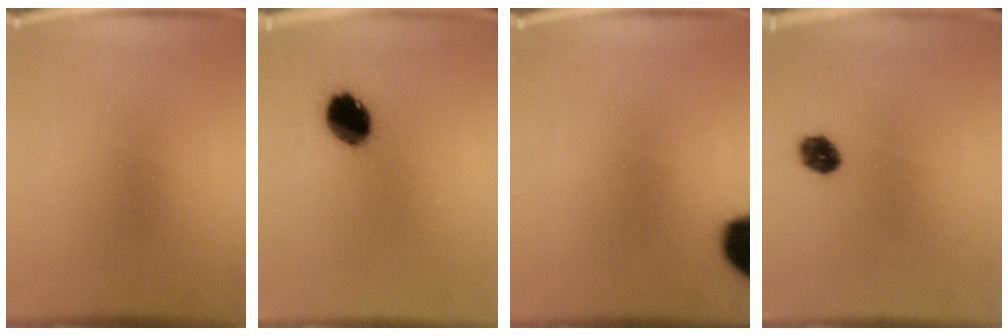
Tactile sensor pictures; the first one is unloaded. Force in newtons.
{"total": 10.2}
{"total": 13.1}
{"total": 4.5}